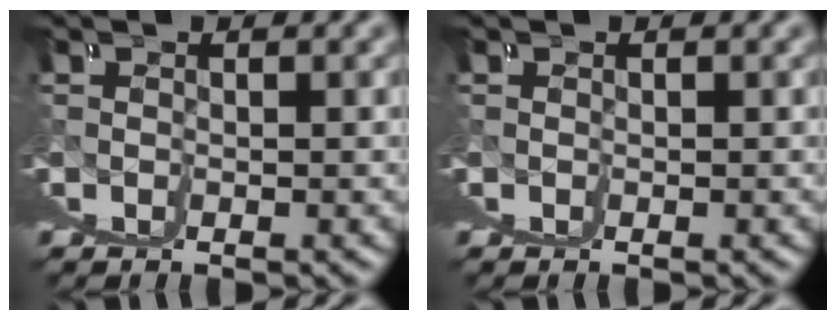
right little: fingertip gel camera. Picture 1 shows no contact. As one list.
[{"total": 0.0}]